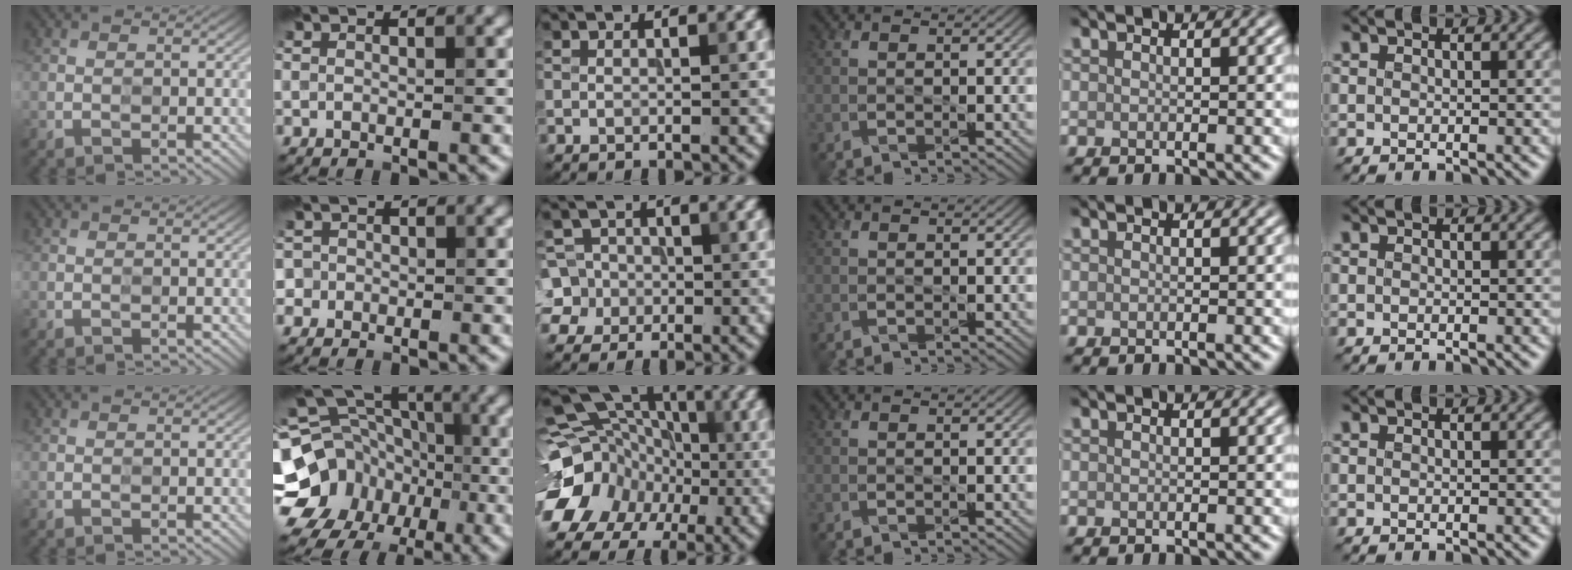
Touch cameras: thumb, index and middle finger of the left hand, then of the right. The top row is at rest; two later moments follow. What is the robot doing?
{"motion": "press", "object": "sticky note"}